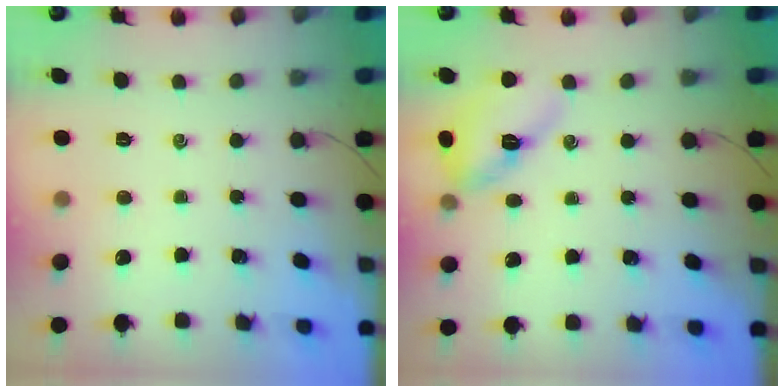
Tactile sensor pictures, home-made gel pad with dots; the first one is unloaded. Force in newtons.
{"total": 11.2, "press": 11.1, "slide": 1.2}